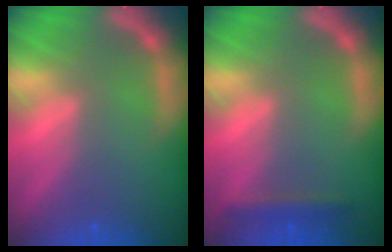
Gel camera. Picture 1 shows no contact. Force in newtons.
{"total": 1.9}